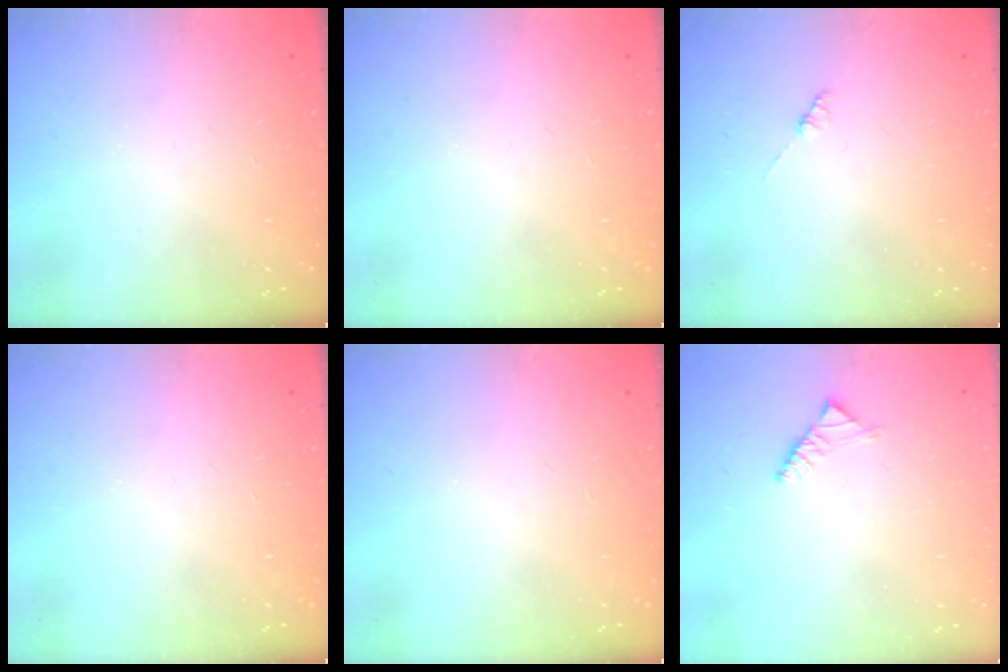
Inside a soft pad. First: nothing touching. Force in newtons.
{"total": 0.0}
{"total": 0.9, "press": 0.8, "slide": 0.2}
{"total": 0.0}
{"total": 0.0}
{"total": 2.6, "press": 2.5, "slide": 0.8}